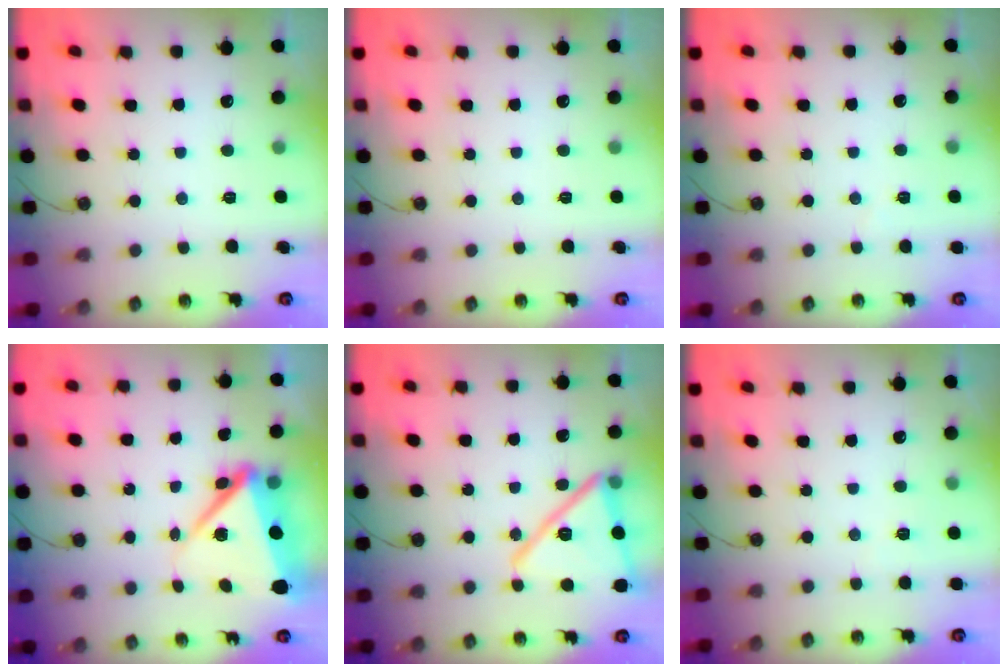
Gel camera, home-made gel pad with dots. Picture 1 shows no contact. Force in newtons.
{"total": 0.0}
{"total": 3.3, "press": 3.1, "slide": 1.1}
{"total": 11.0, "press": 10.8, "slide": 1.8}
{"total": 18.3, "press": 17.9, "slide": 3.6}
{"total": 1.9, "press": 1.9, "slide": 0.4}